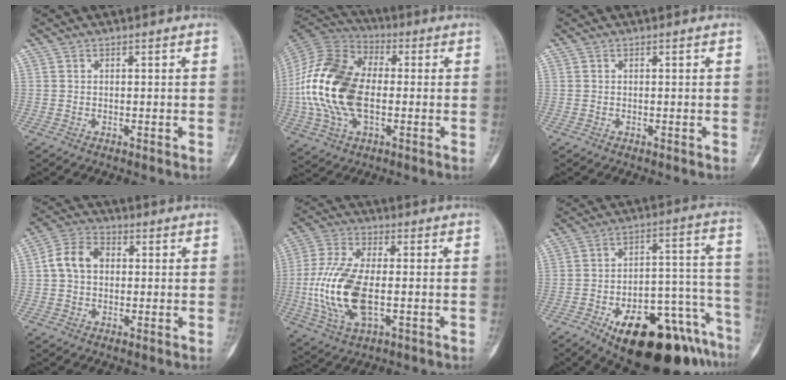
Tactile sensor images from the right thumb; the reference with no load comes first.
{"total": 20.1, "force": [-1.3, 12.1, 16.0], "torque": [-0.330, 0.015, -0.026]}
{"total": 0.0}
{"total": 7.5, "force": [0.7, 5.6, 4.9], "torque": [-0.085, 0.020, 0.006]}
{"total": 15.5, "force": [-2.2, 7.5, 13.4], "torque": [-0.291, 0.004, -0.039]}
{"total": 26.4, "force": [-15.5, 11.0, 18.3], "torque": [-0.176, 0.102, -0.223]}